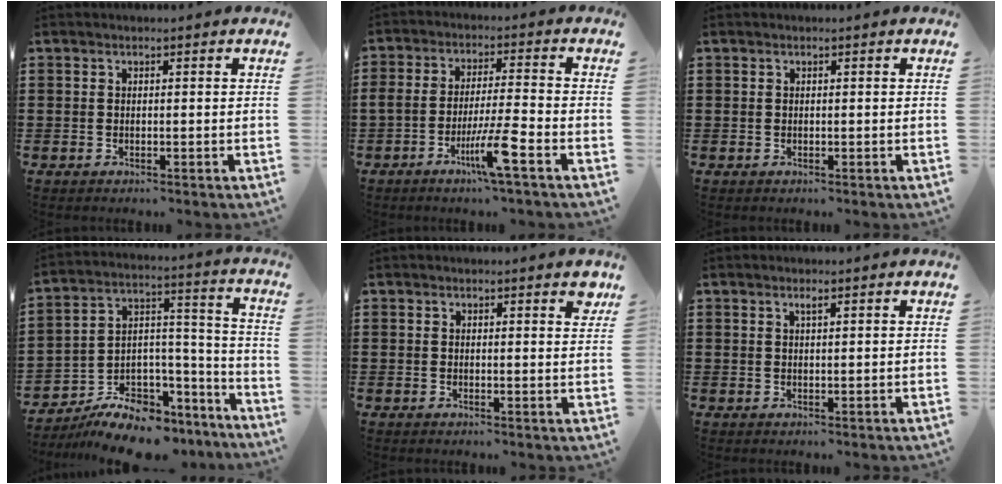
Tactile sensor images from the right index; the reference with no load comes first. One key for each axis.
{"total": 7.8, "fx": -4.1, "fy": 0.3, "fz": 6.7, "tx": -0.130, "ty": -0.007, "tz": -0.079}
{"total": 0.0}
{"total": 9.6, "fx": -8.2, "fy": 4.2, "fz": 2.8, "tx": -0.038, "ty": 0.033, "tz": -0.146}
{"total": 1.6, "fx": 1.3, "fy": 0.5, "fz": 0.9, "tx": -0.004, "ty": -0.003, "tz": 0.020}
{"total": 0.9, "fx": 0.6, "fy": 0.1, "fz": 0.7, "tx": -0.014, "ty": 0.000, "tz": 0.010}